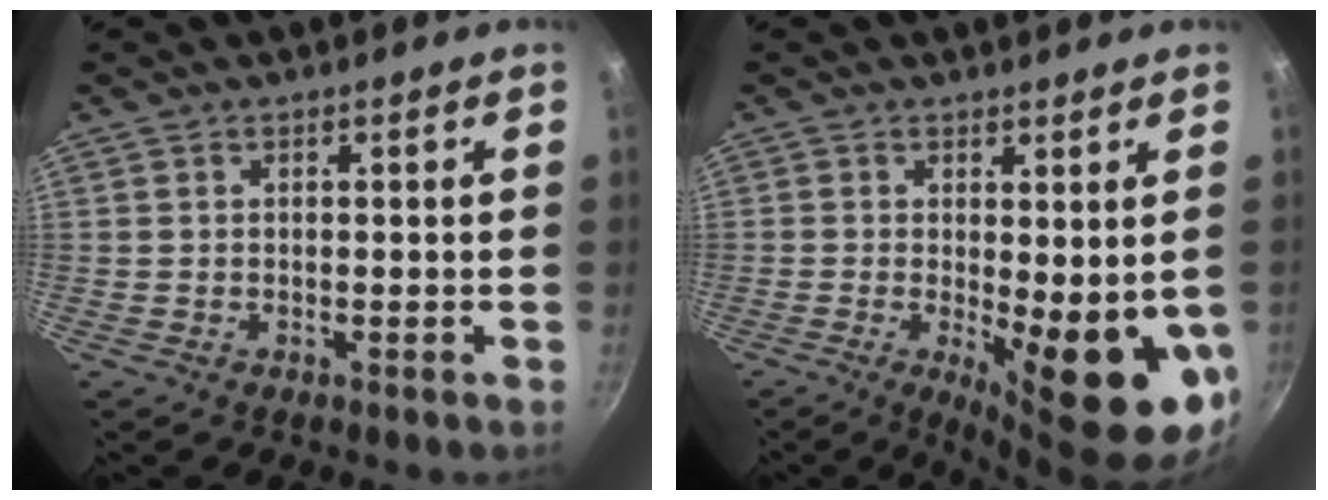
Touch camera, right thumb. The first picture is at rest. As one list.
[{"total": 12.9, "force": [-1.5, 4.1, 12.1], "torque": [-0.144, -0.021, -0.007]}]